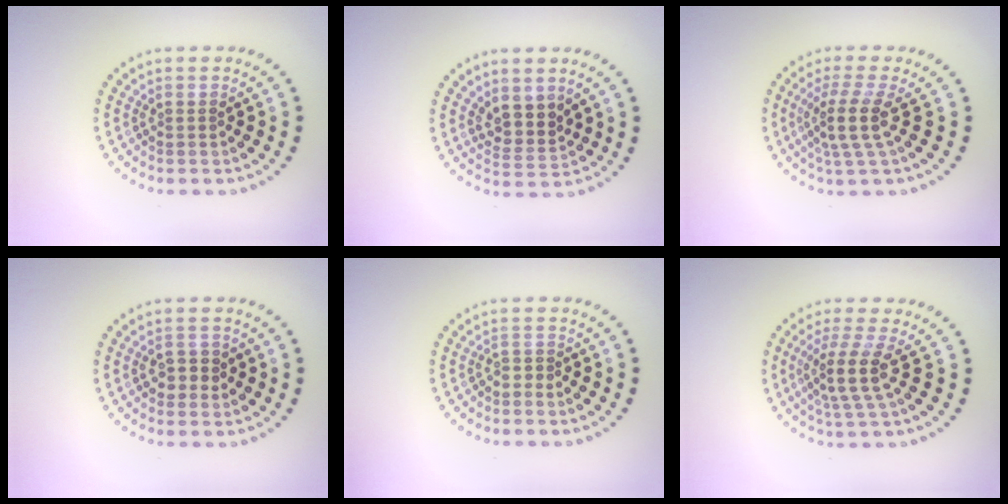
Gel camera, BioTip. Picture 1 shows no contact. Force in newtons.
{"total": 2.7, "press": 2.3, "slide": 1.4}
{"total": 3.6, "press": 2.7, "slide": 2.3}
{"total": 1.9, "press": 1.8, "slide": 0.3}
{"total": 0.6, "press": 0.3, "slide": 0.5}
{"total": 3.5, "press": 2.7, "slide": 2.3}